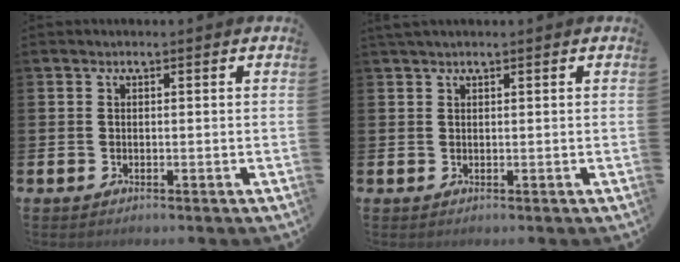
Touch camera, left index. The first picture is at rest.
{"total": 1.0, "force": [0.9, 0.1, 0.5], "torque": [-0.008, 0.002, 0.016]}